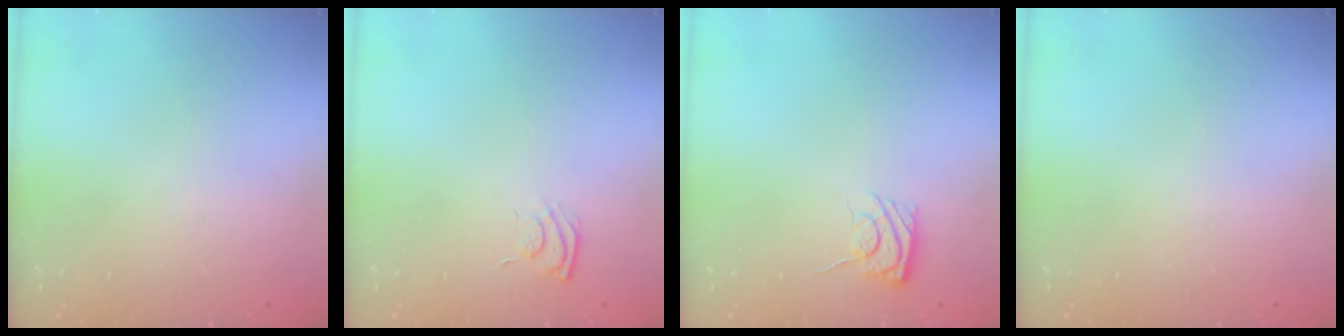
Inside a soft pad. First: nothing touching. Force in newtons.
{"total": 4.9, "press": 4.7, "slide": 1.1}
{"total": 6.1, "press": 5.9, "slide": 1.6}
{"total": 0.0}